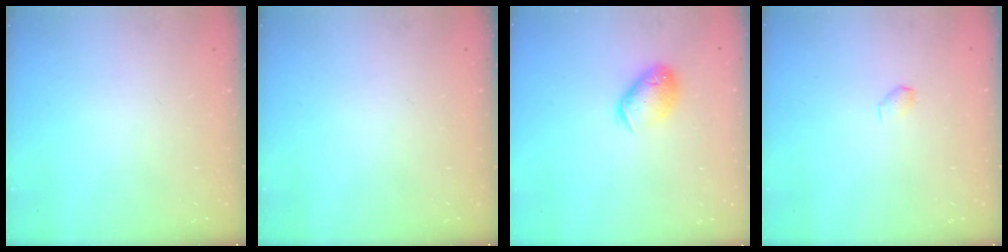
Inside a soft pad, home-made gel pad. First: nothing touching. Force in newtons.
{"total": 0.0}
{"total": 11.7, "press": 11.6, "slide": 1.9}
{"total": 2.9, "press": 2.9, "slide": 0.5}